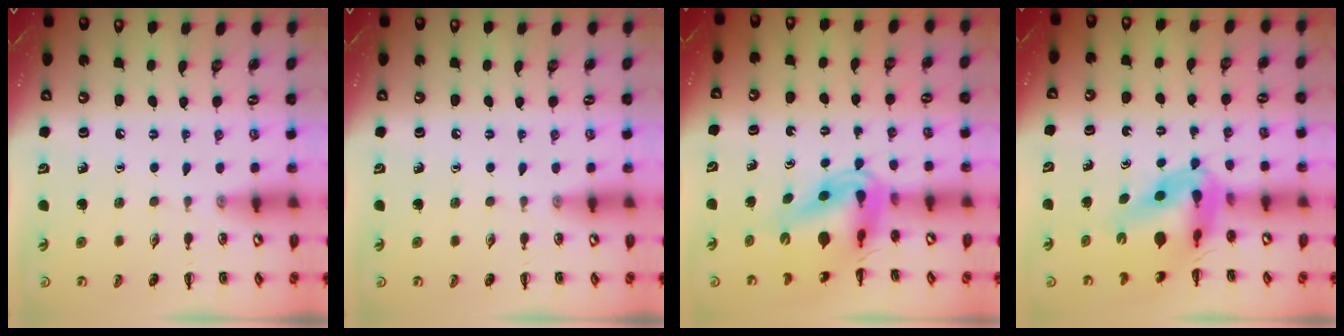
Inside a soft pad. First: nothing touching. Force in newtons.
{"total": 0.0}
{"total": 11.6, "press": 11.1, "slide": 3.5}
{"total": 9.2, "press": 8.8, "slide": 2.9}